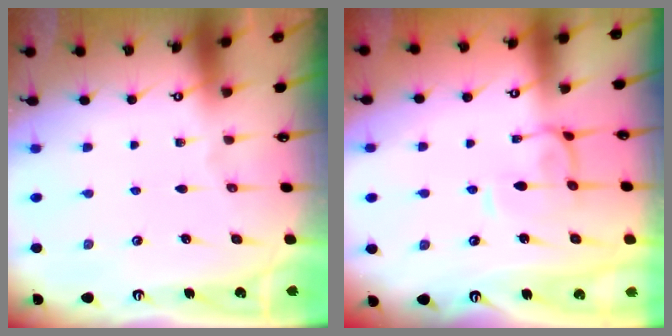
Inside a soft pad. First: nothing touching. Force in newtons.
{"total": 0.7, "press": 0.4, "slide": 0.5}